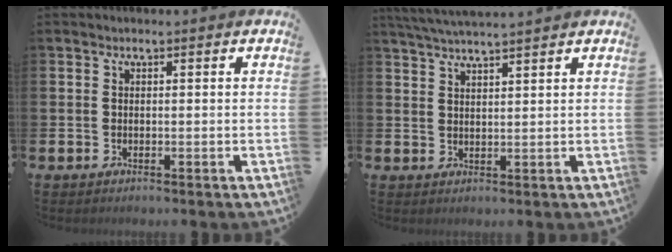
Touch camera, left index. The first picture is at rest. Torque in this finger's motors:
{"motor_torque": [0.45, -1.19, 0.03, 0.04]}